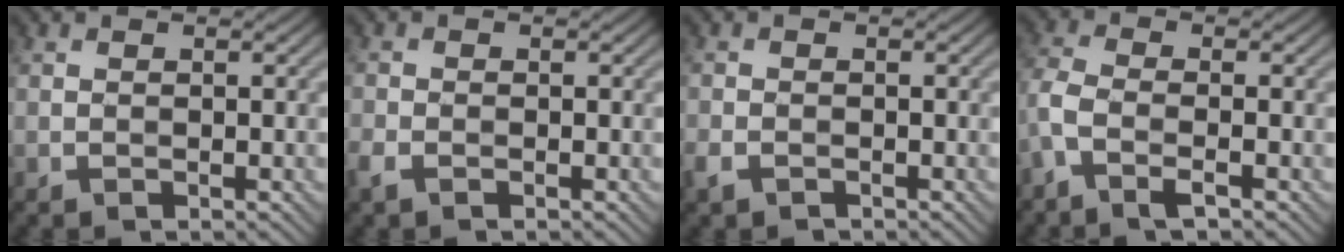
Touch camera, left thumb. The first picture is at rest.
{"total": 1.9, "force": [-1.3, 0.9, 1.1], "torque": [-0.032, -0.005, -0.032]}
{"total": 2.1, "force": [-1.4, 1.1, 1.0], "torque": [-0.028, -0.007, -0.035]}
{"total": 4.6, "force": [-2.5, 1.5, 3.6], "torque": [-0.097, -0.003, -0.064]}